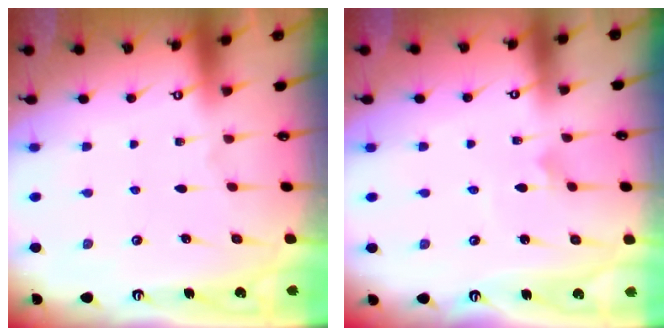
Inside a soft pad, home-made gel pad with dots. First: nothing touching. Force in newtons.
{"total": 2.3, "press": 2.3, "slide": 0.1}